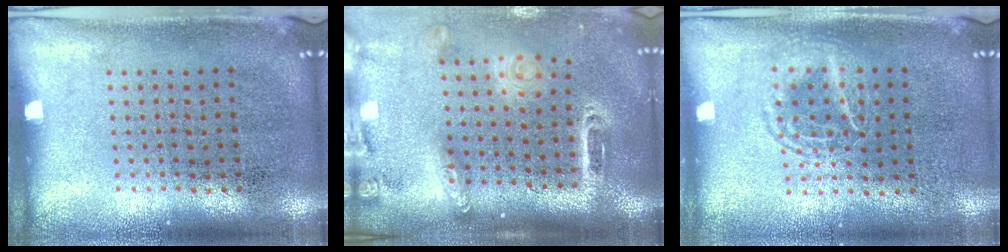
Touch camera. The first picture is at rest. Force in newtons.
{"total": 2.5, "press": 1.9, "slide": 1.7}
{"total": 1.2, "press": 1.1, "slide": 0.2}